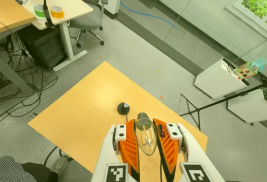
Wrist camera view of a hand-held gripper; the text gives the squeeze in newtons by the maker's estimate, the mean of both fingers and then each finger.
{"total": 22.9, "left": 24.8, "right": 21.0}